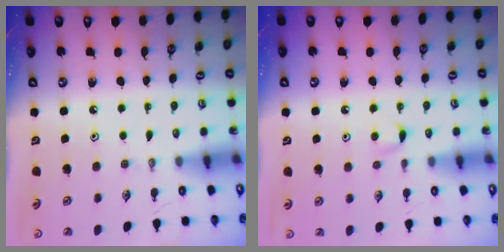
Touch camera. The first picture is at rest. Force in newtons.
{"total": 3.6, "press": 3.6, "slide": 0.4}